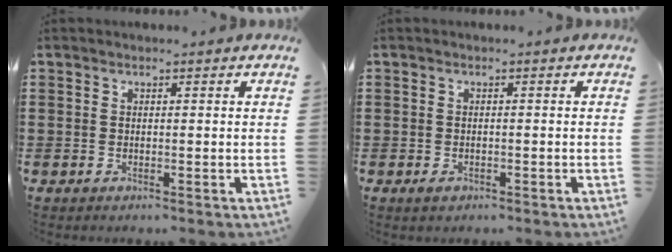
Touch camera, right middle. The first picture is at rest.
{"total": 0.8, "force": [-0.5, 0.5, 0.3], "torque": [-0.008, -0.002, -0.010]}